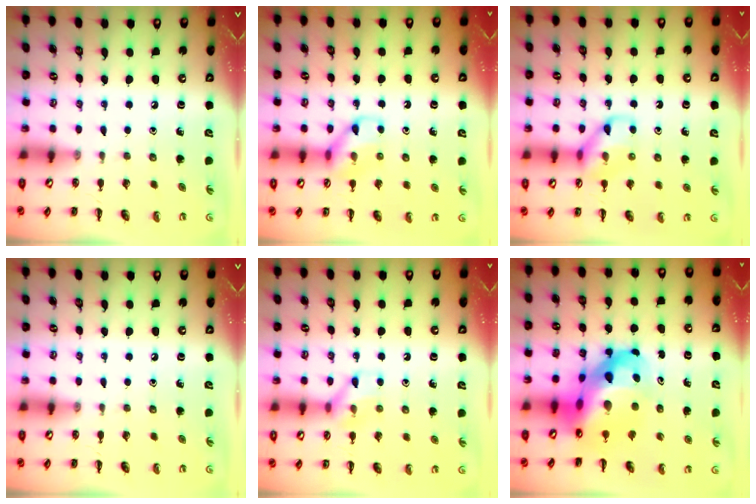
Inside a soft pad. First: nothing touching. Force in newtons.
{"total": 10.0, "press": 9.9, "slide": 0.7}
{"total": 10.0, "press": 10.0, "slide": 0.5}
{"total": 0.0}
{"total": 8.0, "press": 8.0, "slide": 0.5}
{"total": 16.0, "press": 15.4, "slide": 4.2}